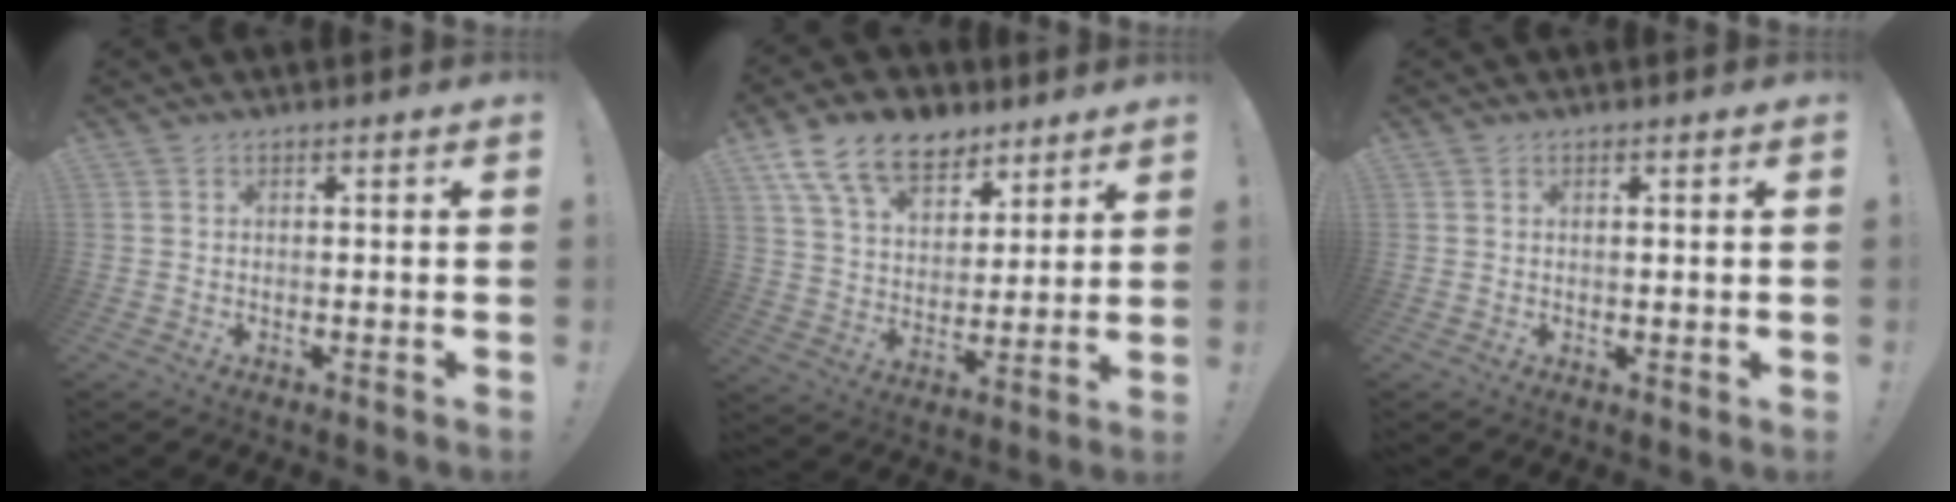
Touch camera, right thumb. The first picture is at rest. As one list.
[{"total": 16.1, "force": [10.0, 9.7, 7.9], "torque": [-0.132, -0.058, 0.187]}, {"total": 0.8, "force": [0.5, 0.2, 0.6], "torque": [-0.006, -0.001, 0.007]}]